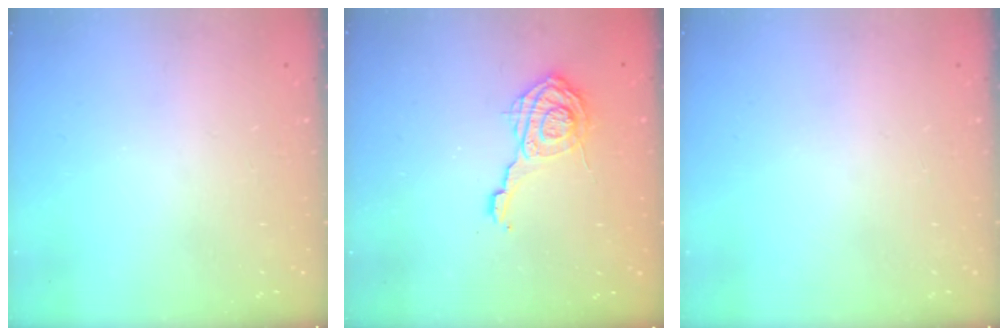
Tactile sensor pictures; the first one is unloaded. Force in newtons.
{"total": 11.2, "press": 11.2, "slide": 1.3}
{"total": 0.0}